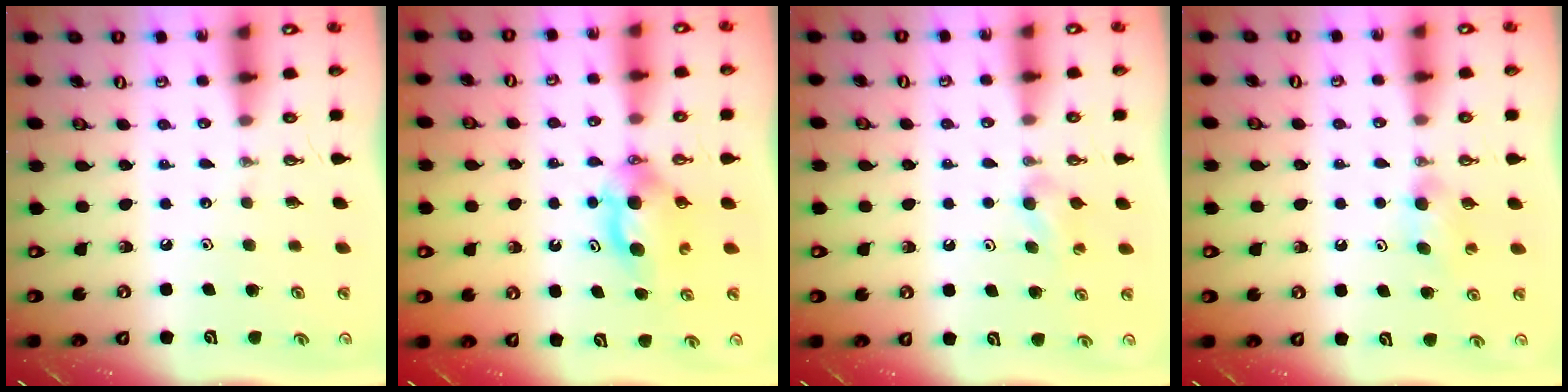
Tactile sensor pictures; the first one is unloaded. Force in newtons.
{"total": 6.9, "press": 5.1, "slide": 4.7}
{"total": 5.5, "press": 2.8, "slide": 4.8}
{"total": 5.9, "press": 4.7, "slide": 3.6}